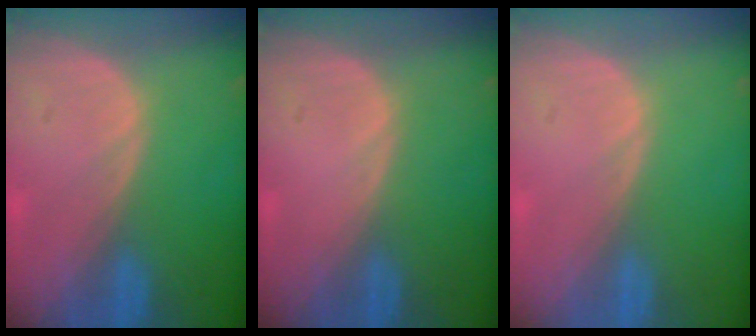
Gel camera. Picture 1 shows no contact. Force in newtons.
{"total": 0.0}
{"total": 0.0}